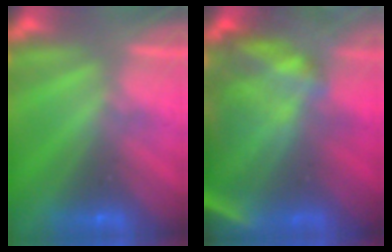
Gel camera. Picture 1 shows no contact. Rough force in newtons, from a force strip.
{"total": 10.1}